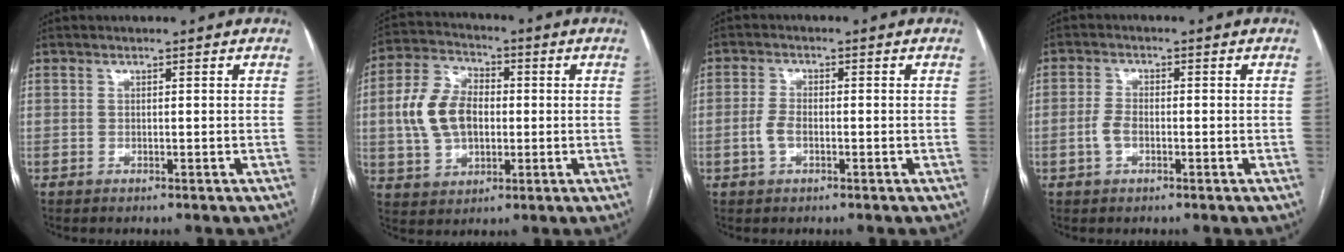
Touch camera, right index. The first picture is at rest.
{"total": 11.2, "force": [0.0, 7.5, 8.3], "torque": [-0.189, 0.026, 0.004]}
{"total": 3.3, "force": [-1.0, 1.7, 2.7], "torque": [-0.063, 0.005, -0.019]}
{"total": 3.3, "force": [-1.0, 1.7, 2.7], "torque": [-0.061, 0.006, -0.019]}